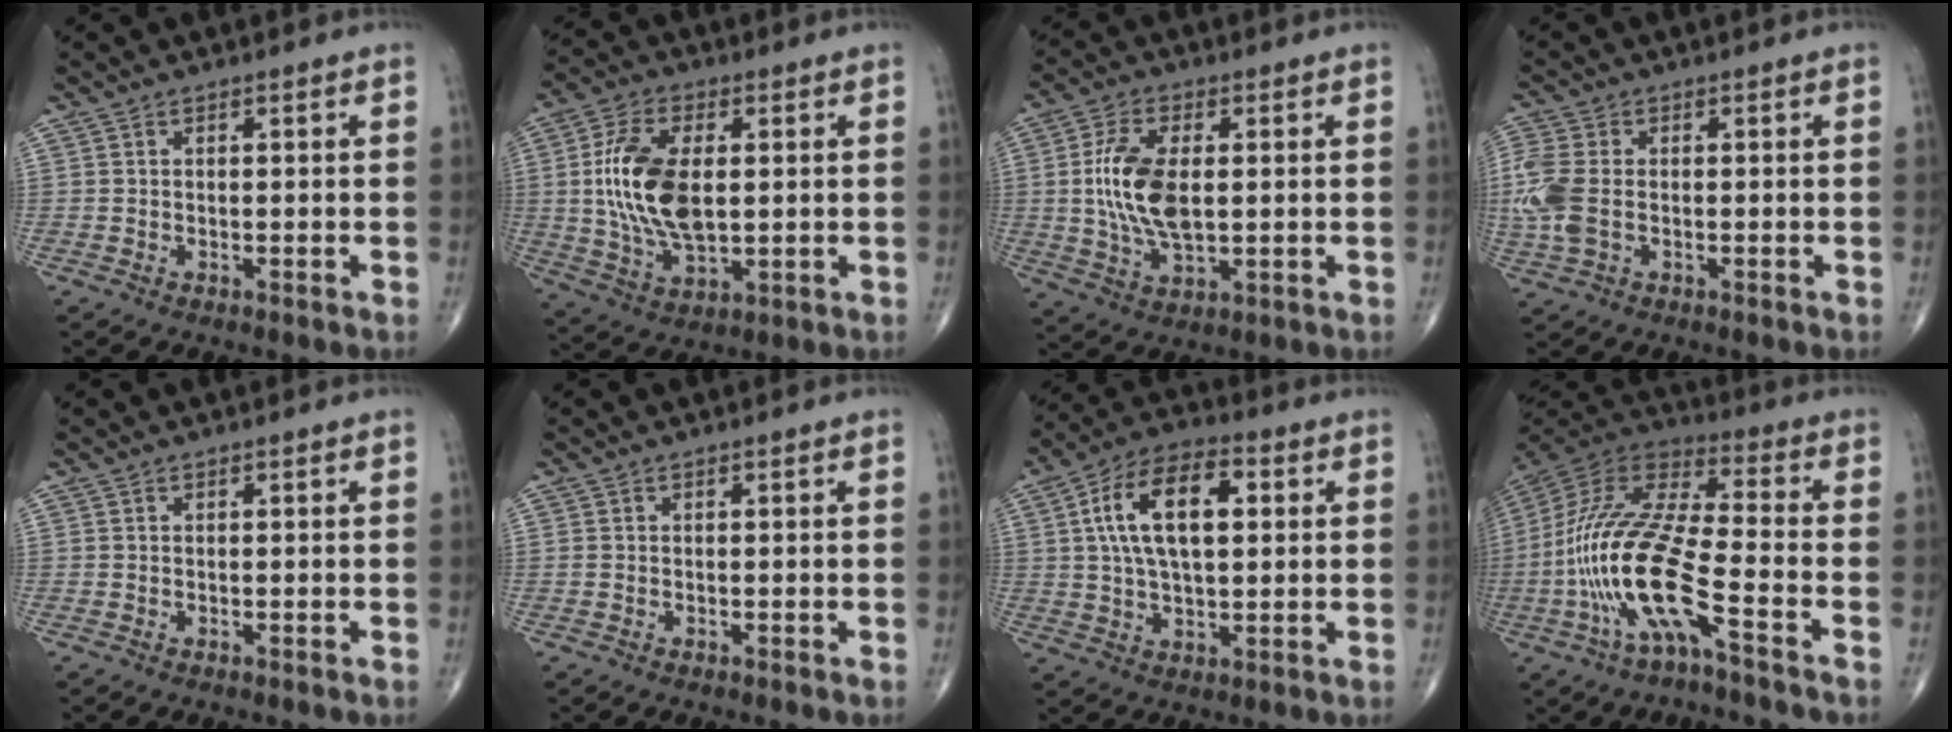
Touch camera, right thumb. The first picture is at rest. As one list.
[{"total": 15.2, "force": [1.4, 7.9, 12.9], "torque": [-0.253, -0.007, 0.030]}, {"total": 12.1, "force": [0.9, 6.1, 10.4], "torque": [-0.212, -0.006, 0.020]}, {"total": 8.8, "force": [-0.5, 5.6, 6.8], "torque": [-0.189, 0.006, -0.012]}, {"total": 0.0}, {"total": 0.6, "force": [0.0, 0.4, 0.4], "torque": [-0.012, 0.001, 0.001]}, {"total": 15.0, "force": [3.2, 7.6, 12.5], "torque": [-0.217, 0.014, 0.053]}, {"total": 20.3, "force": [-6.8, 5.2, 18.3], "torque": [-0.407, 0.038, -0.127]}]